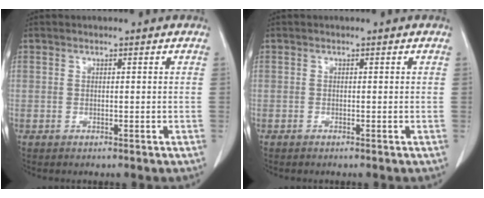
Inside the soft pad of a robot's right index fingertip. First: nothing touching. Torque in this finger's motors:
{"motor_torque": [0.02, -0.12, -0.03, -0.01]}